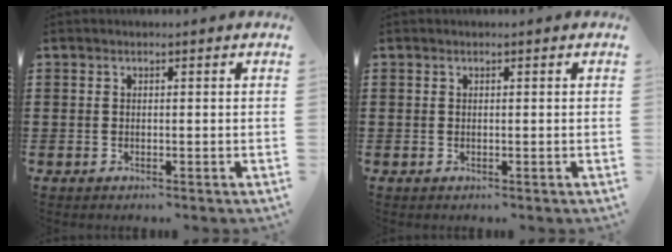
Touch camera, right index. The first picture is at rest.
{"total": 0.0}